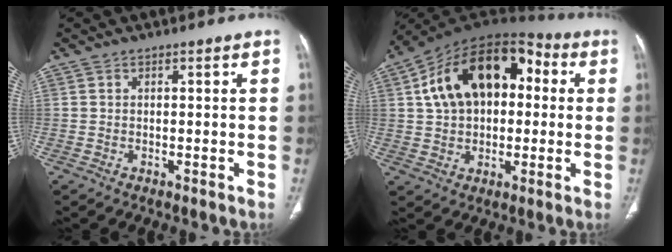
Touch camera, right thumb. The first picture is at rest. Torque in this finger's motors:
{"motor_torque": [2.36, 2.59, 0.40, -0.13, 0.21]}